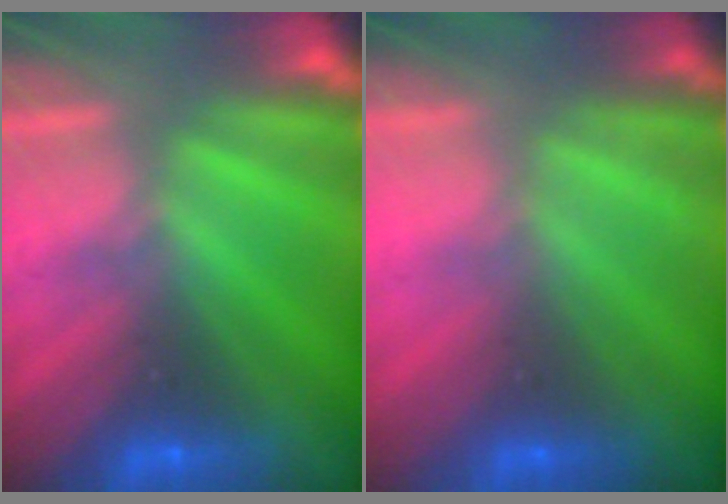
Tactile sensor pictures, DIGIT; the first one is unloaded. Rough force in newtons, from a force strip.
{"total": 2.2}